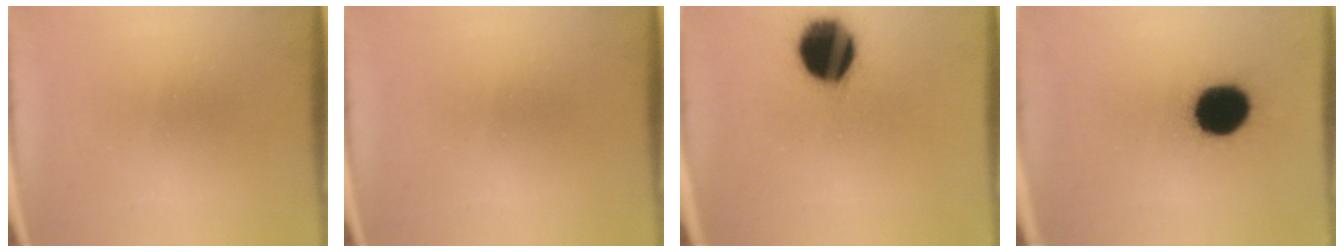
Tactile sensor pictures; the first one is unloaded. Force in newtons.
{"total": 0.0}
{"total": 17.8}
{"total": 15.0}